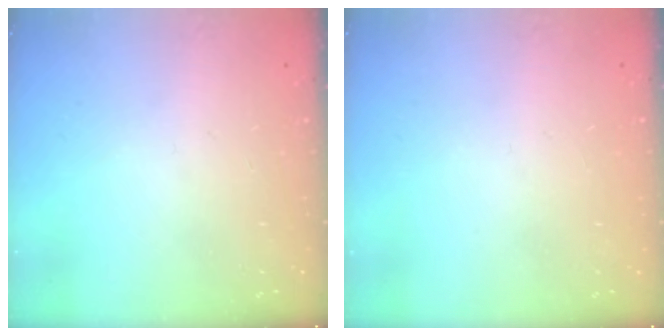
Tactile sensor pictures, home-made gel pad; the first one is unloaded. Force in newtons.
{"total": 0.0}